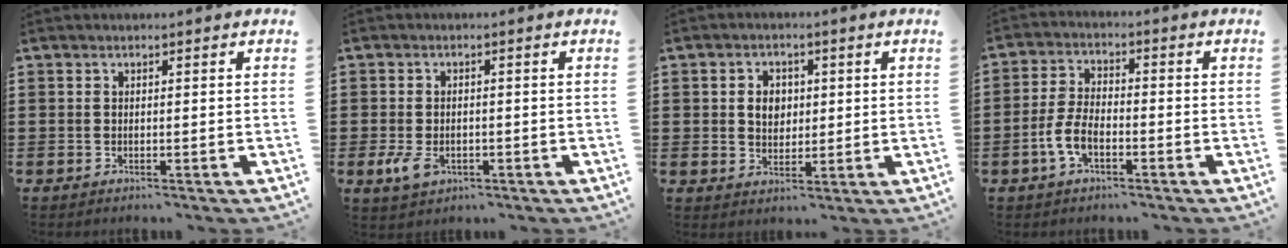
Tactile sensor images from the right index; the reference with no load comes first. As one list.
[{"total": 3.6, "force": [-1.2, 2.3, 2.5], "torque": [-0.067, -0.006, -0.026]}, {"total": 3.9, "force": [0.6, 3.1, 2.2], "torque": [-0.054, 0.013, 0.009]}, {"total": 5.4, "force": [-2.3, 2.6, 4.2], "torque": [-0.106, -0.003, -0.050]}]